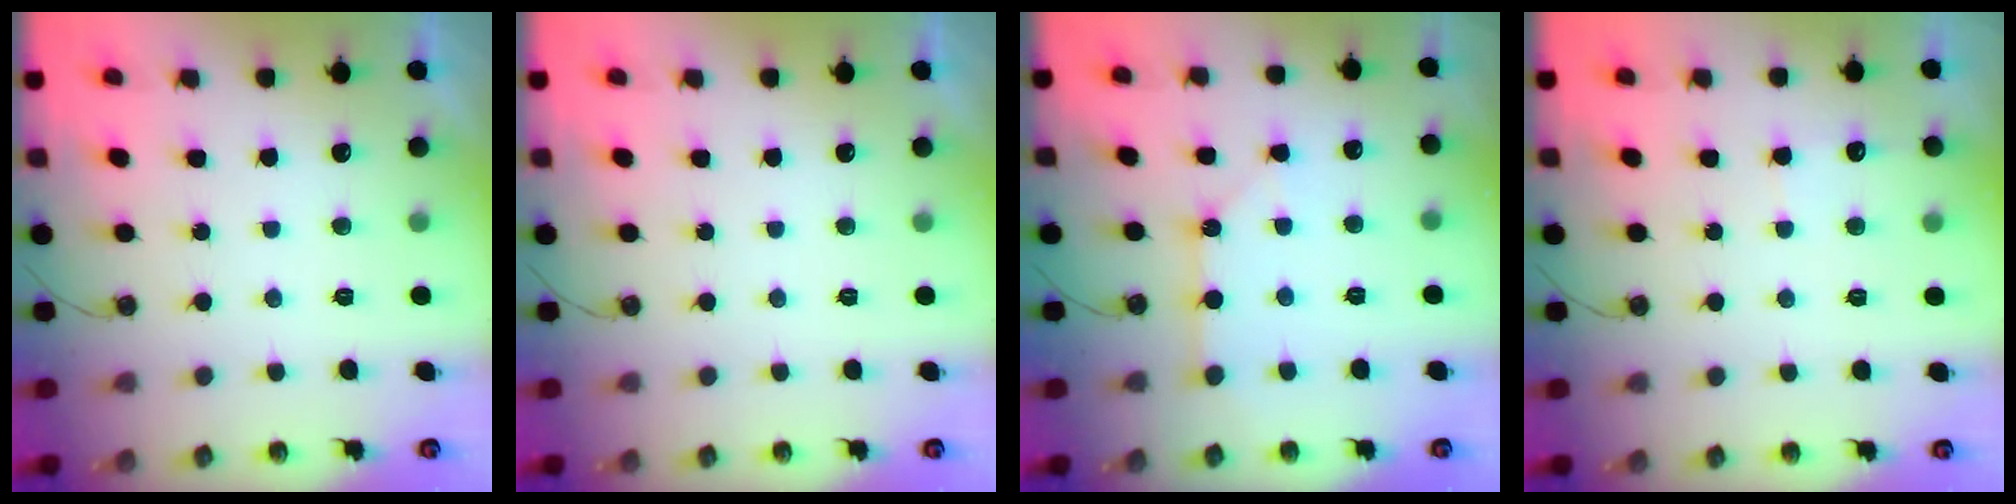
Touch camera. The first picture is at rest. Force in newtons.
{"total": 0.0}
{"total": 3.0, "press": 3.0, "slide": 0.1}
{"total": 4.5, "press": 4.5, "slide": 0.5}